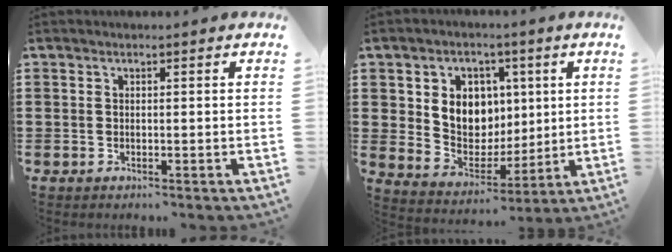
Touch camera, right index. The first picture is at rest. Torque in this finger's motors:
{"motor_torque": [1.06, -0.66, 0.94, 0.13]}